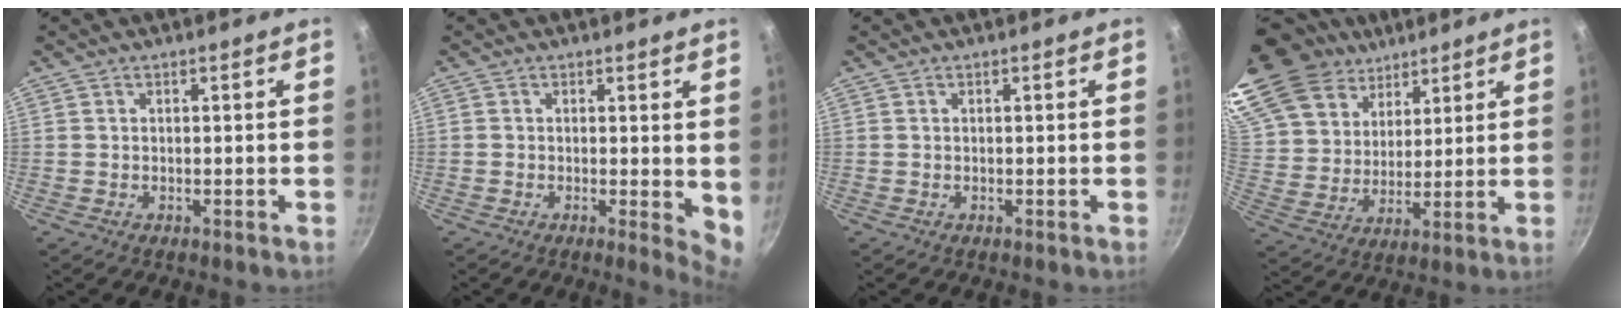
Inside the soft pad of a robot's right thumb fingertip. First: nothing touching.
{"total": 4.7, "force": [0.3, 1.7, 4.4], "torque": [-0.053, -0.012, 0.001]}
{"total": 0.0}
{"total": 25.3, "force": [16.7, 15.7, 10.7], "torque": [-0.223, -0.012, 0.328]}